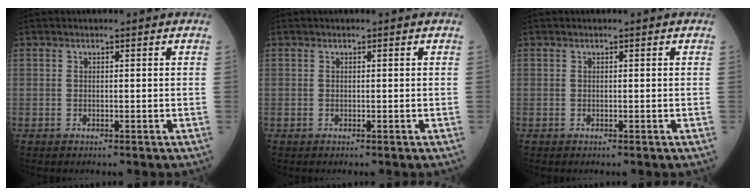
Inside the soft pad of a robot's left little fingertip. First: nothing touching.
{"total": 0.0}
{"total": 0.0}